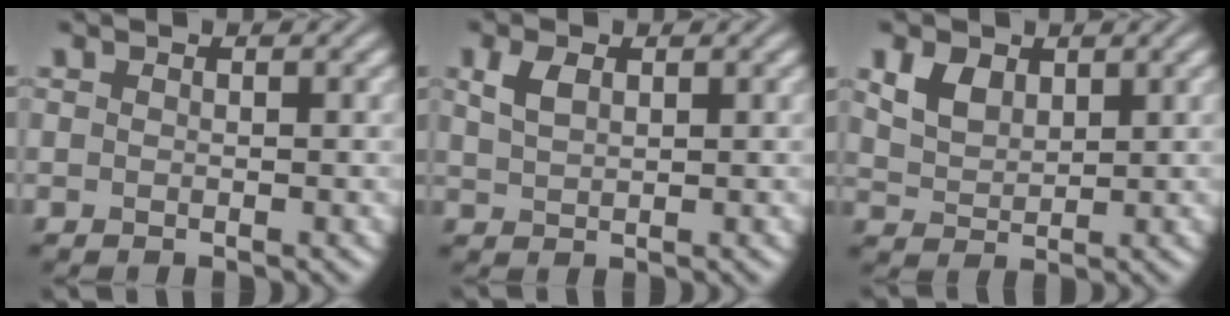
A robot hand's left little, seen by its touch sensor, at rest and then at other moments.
{"total": 2.1, "force": [1.1, 1.1, 1.5], "torque": [-0.036, 0.004, 0.025]}
{"total": 3.1, "force": [1.6, 2.0, 1.7], "torque": [-0.042, 0.000, 0.034]}